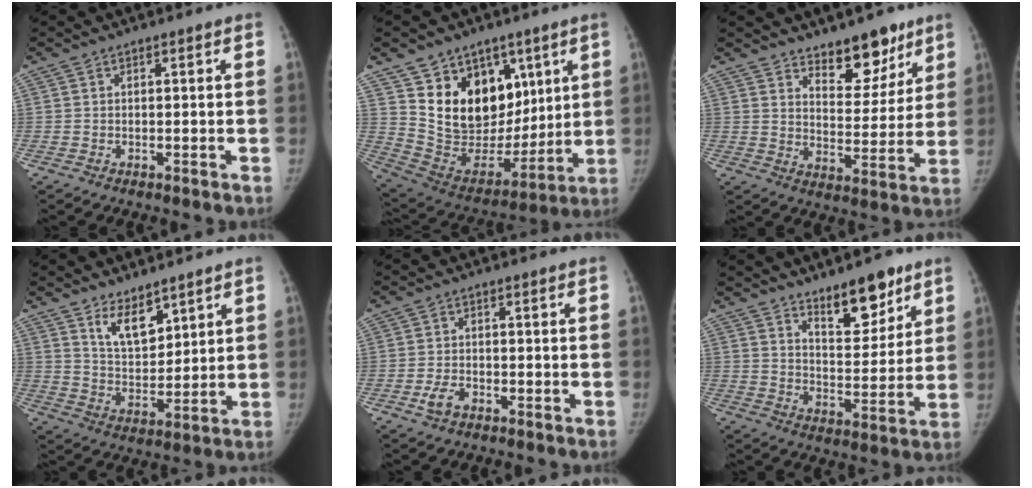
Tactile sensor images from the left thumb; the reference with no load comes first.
{"total": 19.8, "force": [9.0, 14.6, 9.9], "torque": [-0.109, -0.032, 0.181]}
{"total": 11.1, "force": [8.0, 5.5, 5.4], "torque": [-0.032, -0.057, 0.125]}
{"total": 7.6, "force": [5.1, 3.6, 4.2], "torque": [-0.048, -0.048, 0.099]}
{"total": 3.3, "force": [-1.9, 1.9, 1.9], "torque": [-0.037, 0.012, -0.034]}
{"total": 11.2, "force": [7.8, 4.5, 6.6], "torque": [-0.065, -0.060, 0.128]}